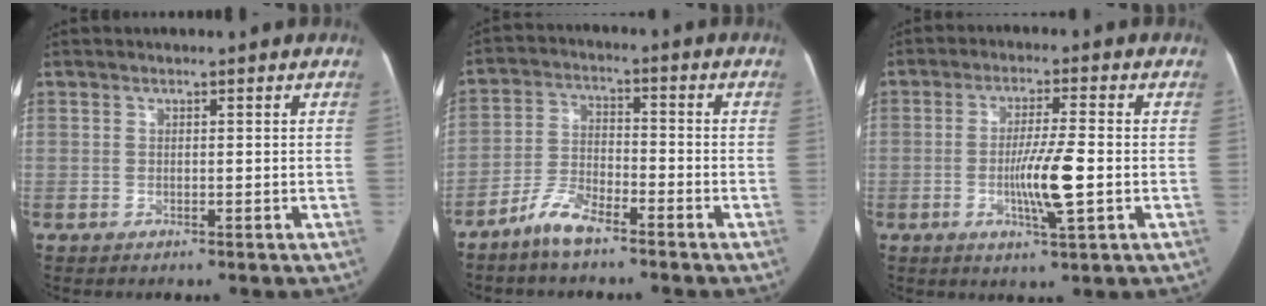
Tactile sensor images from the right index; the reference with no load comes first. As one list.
[{"total": 6.5, "force": [-5.0, 2.2, 3.5], "torque": [-0.081, 0.000, -0.100]}, {"total": 8.0, "force": [-1.5, 0.5, 7.9], "torque": [-0.144, -0.007, -0.028]}]